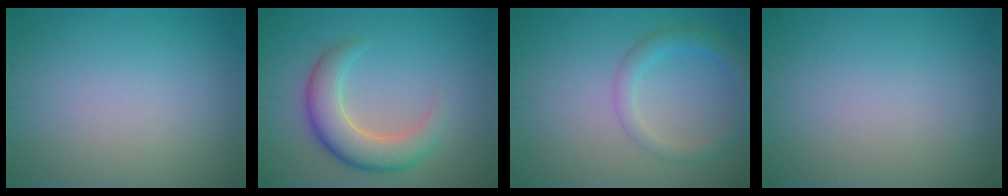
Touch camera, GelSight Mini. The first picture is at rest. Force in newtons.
{"total": 5.4, "press": 5.4, "slide": 0.5}
{"total": 2.8, "press": 2.8, "slide": 0.2}
{"total": 0.0}